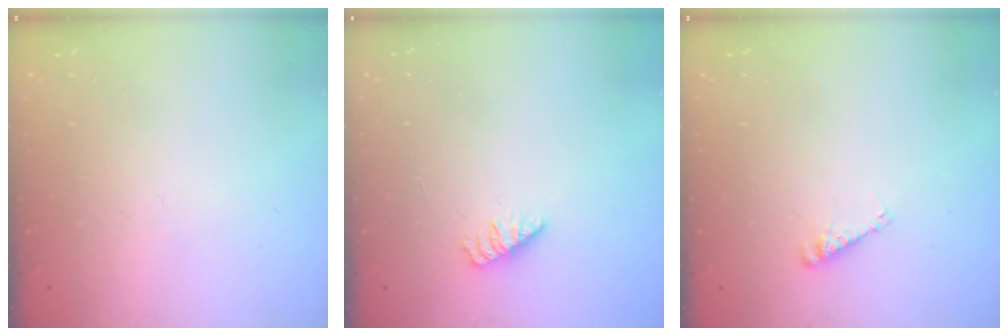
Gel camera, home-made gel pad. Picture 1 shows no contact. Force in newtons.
{"total": 2.5, "press": 2.4, "slide": 0.4}
{"total": 4.2, "press": 4.1, "slide": 0.6}